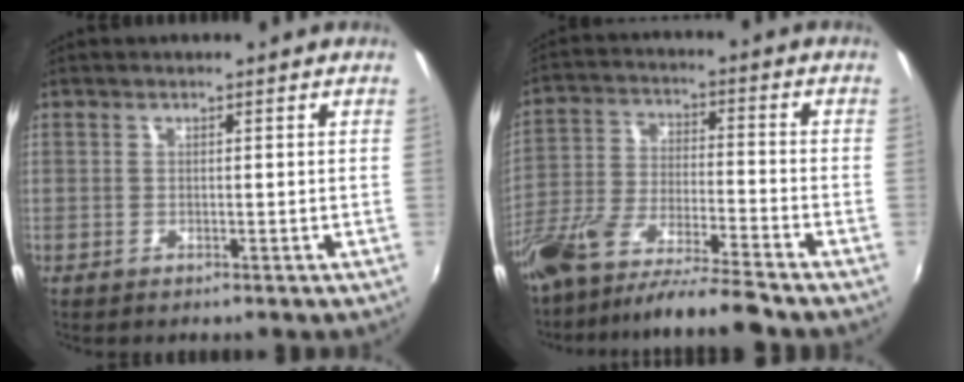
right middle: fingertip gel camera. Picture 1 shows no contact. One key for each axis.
{"total": 13.7, "fx": -11.7, "fy": 0.4, "fz": 7.2, "tx": -0.150, "ty": -0.021, "tz": -0.216}